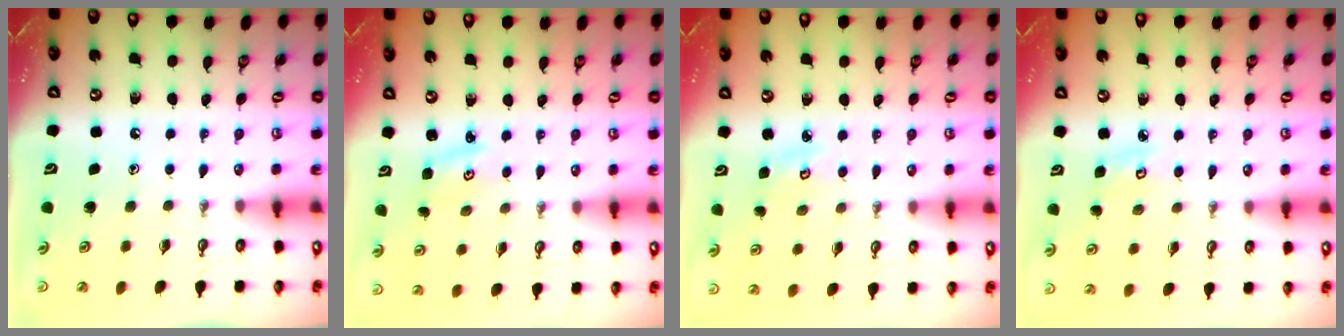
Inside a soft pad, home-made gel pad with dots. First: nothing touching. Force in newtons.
{"total": 2.1, "press": 2.1, "slide": 0.3}
{"total": 3.1, "press": 3.1, "slide": 0.4}
{"total": 4.2, "press": 4.2, "slide": 0.3}